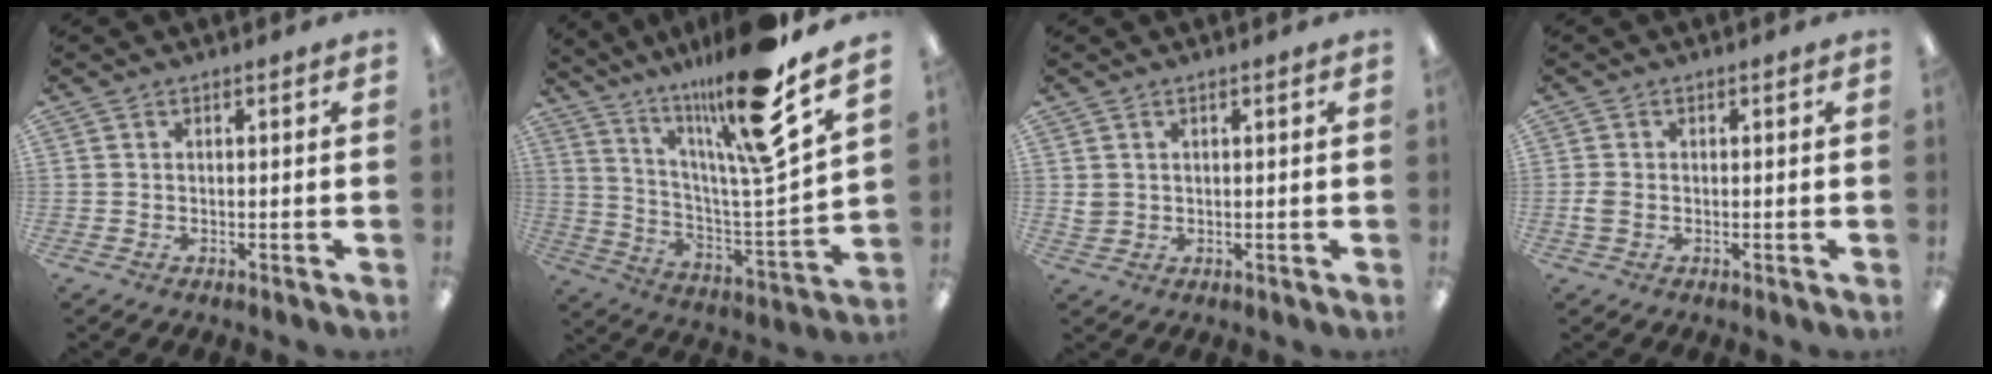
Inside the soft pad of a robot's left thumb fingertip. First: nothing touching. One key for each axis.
{"total": 20.7, "fx": 15.8, "fy": 1.0, "fz": 13.3, "tx": -0.234, "ty": -0.100, "tz": 0.241}
{"total": 2.1, "fx": 0.9, "fy": 1.7, "fz": 0.8, "tx": -0.017, "ty": 0.003, "tz": 0.015}
{"total": 2.2, "fx": -0.3, "fy": 1.4, "fz": 1.6, "tx": -0.035, "ty": 0.002, "tz": -0.007}